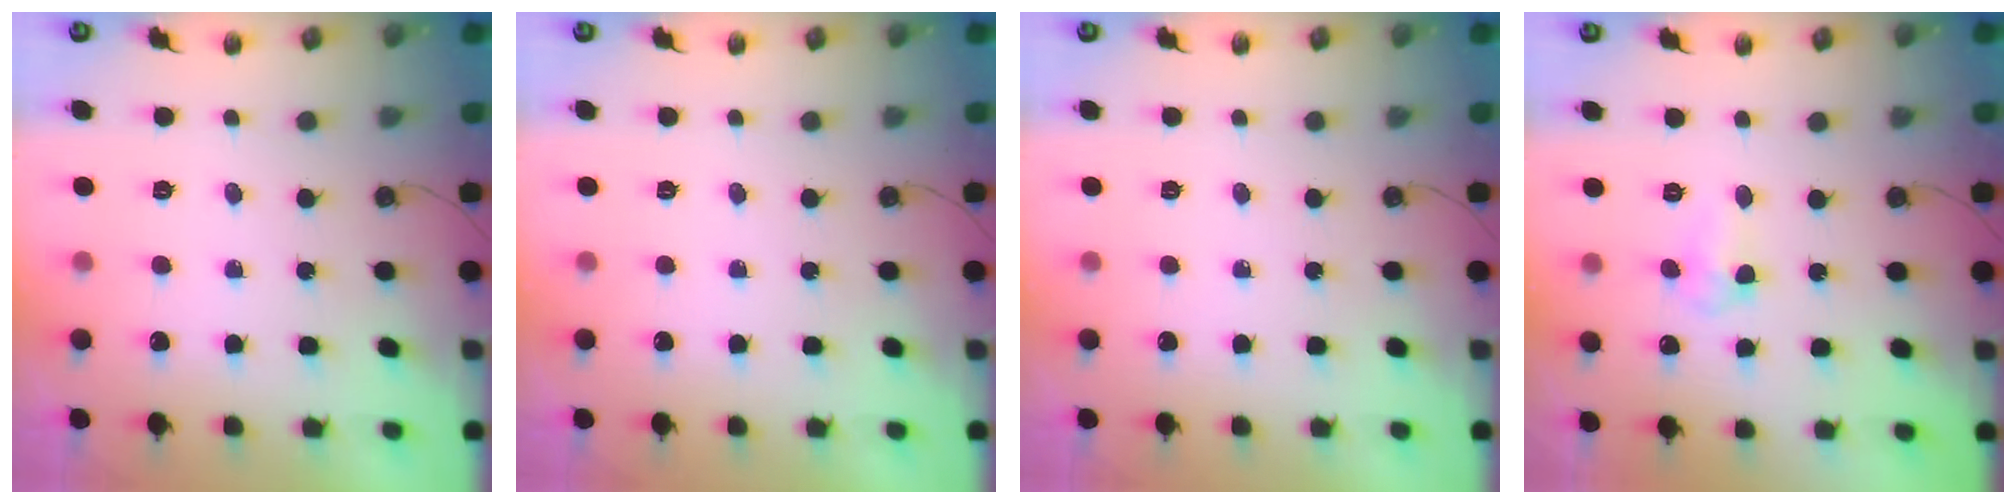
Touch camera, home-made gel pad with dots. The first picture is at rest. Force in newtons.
{"total": 0.0}
{"total": 0.0}
{"total": 3.2, "press": 3.2, "slide": 0.5}